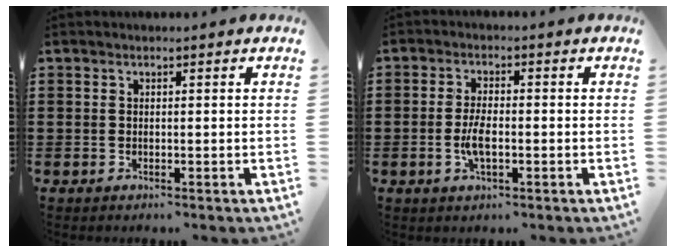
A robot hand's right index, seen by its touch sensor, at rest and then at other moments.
{"total": 4.3, "force": [-0.9, 1.6, 3.8], "torque": [-0.081, -0.001, -0.020]}